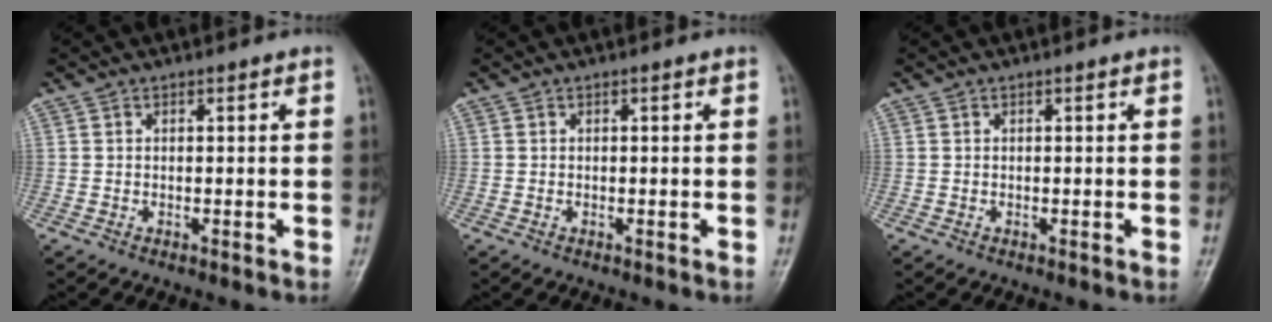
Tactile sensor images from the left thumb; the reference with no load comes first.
{"total": 0.0}
{"total": 0.0}